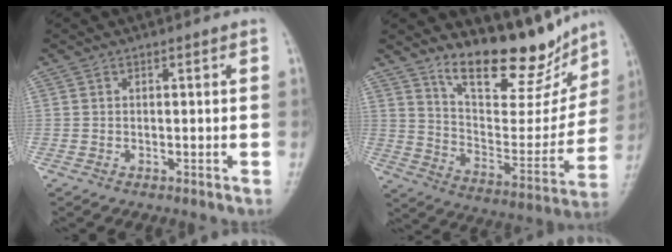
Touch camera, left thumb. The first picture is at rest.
{"total": 18.4, "force": [14.6, 6.4, 9.0], "torque": [-0.082, -0.097, 0.239]}